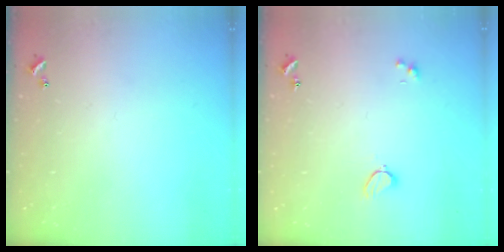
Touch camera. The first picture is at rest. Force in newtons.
{"total": 1.7, "press": 1.6, "slide": 0.6}